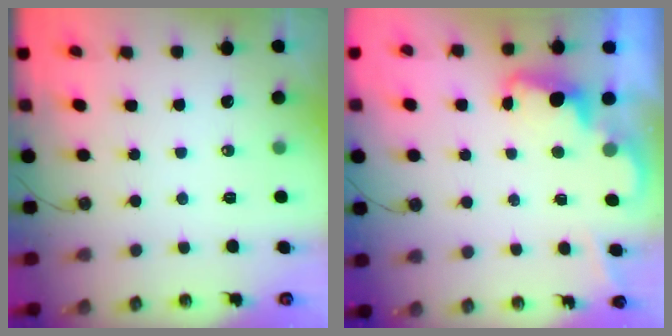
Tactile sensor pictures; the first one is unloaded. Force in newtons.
{"total": 2.3, "press": 2.2, "slide": 0.6}